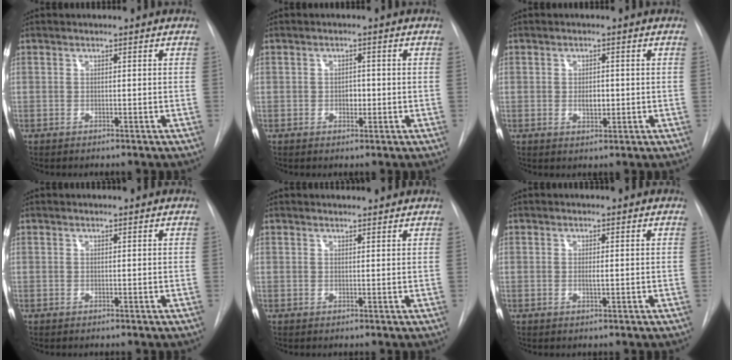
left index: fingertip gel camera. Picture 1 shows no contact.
{"total": 1.6, "force": [-0.3, 1.1, 1.2], "torque": [-0.017, 0.001, -0.003]}
{"total": 2.2, "force": [-0.1, 1.2, 1.8], "torque": [-0.032, -0.003, 0.001]}
{"total": 1.0, "force": [1.0, 0.0, 0.1], "torque": [-0.008, 0.009, 0.014]}
{"total": 3.8, "force": [3.7, 0.6, 0.6], "torque": [-0.013, 0.013, 0.045]}
{"total": 0.8, "force": [0.1, 0.0, 0.7], "torque": [-0.018, -0.003, 0.002]}